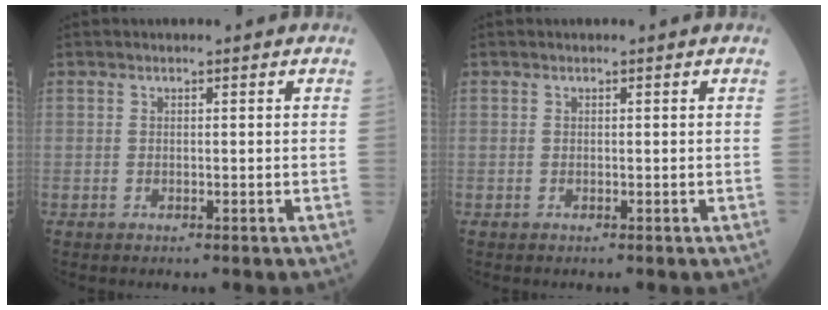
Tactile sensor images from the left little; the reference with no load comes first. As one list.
[{"total": 0.0}]